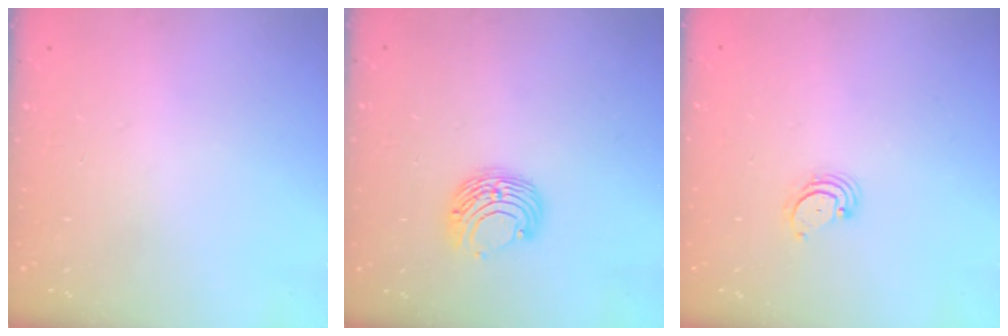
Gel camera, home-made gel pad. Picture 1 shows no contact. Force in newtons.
{"total": 8.2, "press": 8.2, "slide": 0.6}
{"total": 2.7, "press": 2.7, "slide": 0.3}